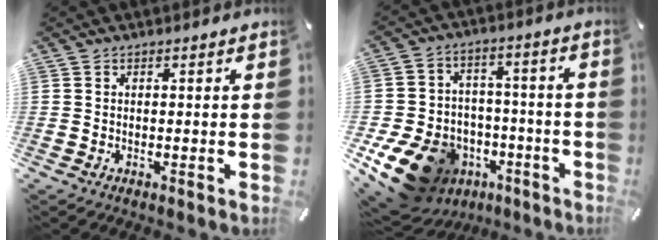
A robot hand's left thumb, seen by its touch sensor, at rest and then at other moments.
{"total": 16.7, "force": [-8.1, 12.5, 7.6], "torque": [-0.131, 0.049, -0.121]}